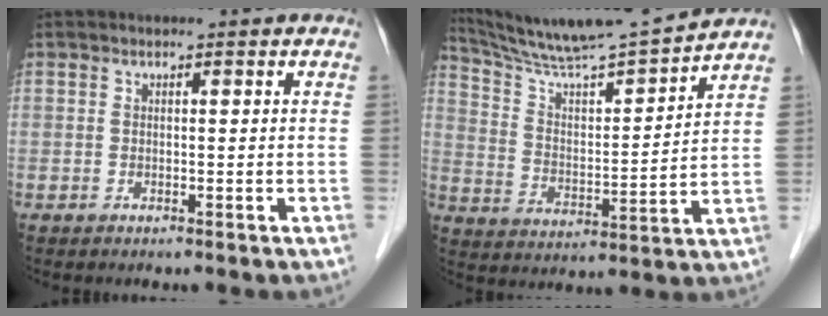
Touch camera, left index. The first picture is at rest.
{"total": 13.9, "force": [13.3, -1.4, 4.0], "torque": [-0.084, -0.011, 0.230]}